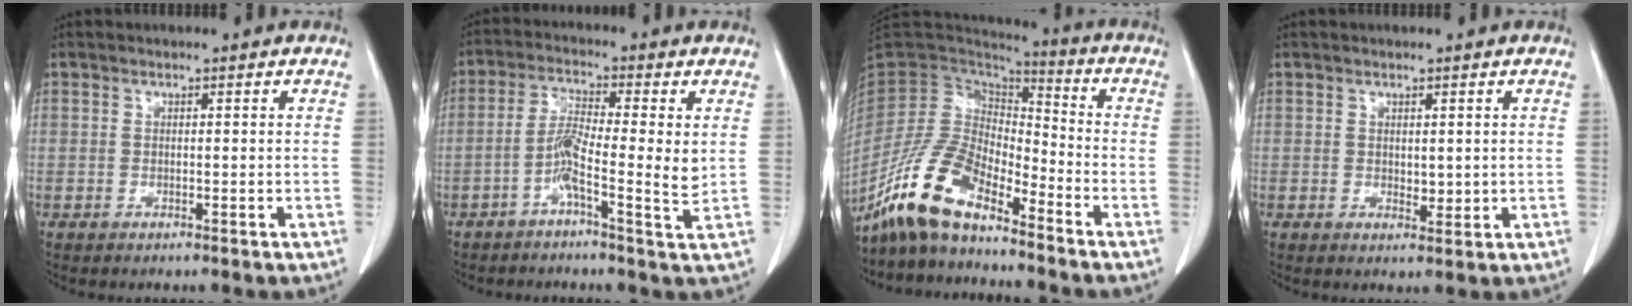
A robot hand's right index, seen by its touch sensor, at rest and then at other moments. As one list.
[{"total": 6.7, "force": [-1.1, 0.3, 6.6], "torque": [-0.127, 0.007, -0.030]}, {"total": 12.7, "force": [-9.6, 3.9, 7.2], "torque": [-0.157, 0.011, -0.187]}, {"total": 1.8, "force": [0.3, 1.0, 1.4], "torque": [-0.020, -0.008, 0.009]}]